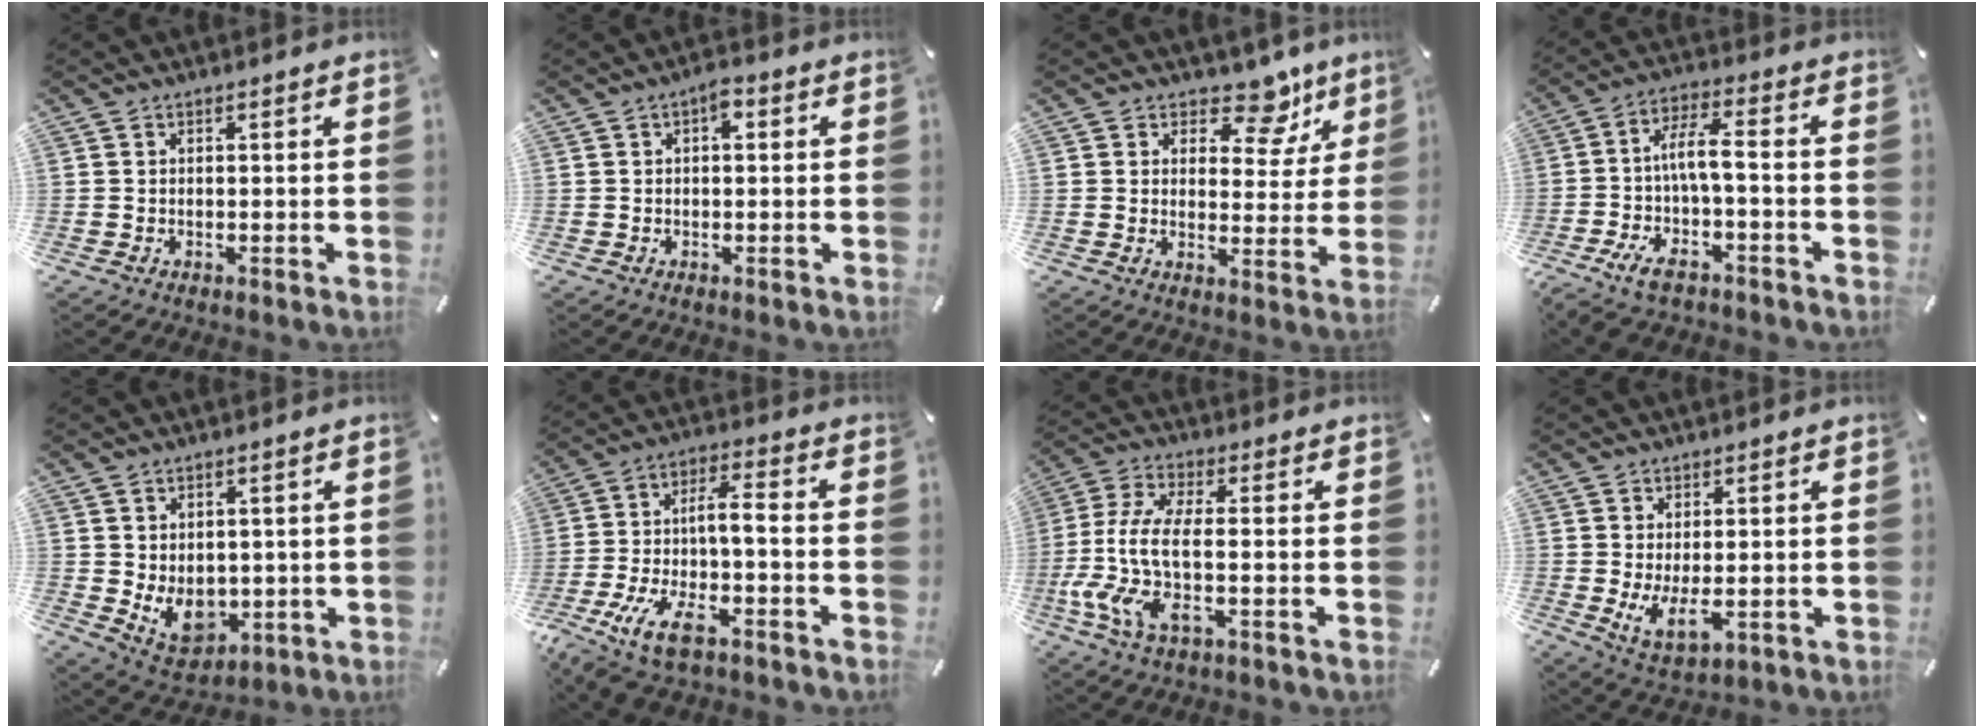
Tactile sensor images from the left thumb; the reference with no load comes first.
{"total": 2.7, "force": [0.4, 1.4, 2.2], "torque": [-0.032, 0.004, 0.002]}
{"total": 9.8, "force": [6.9, 5.1, 4.7], "torque": [-0.054, -0.049, 0.117]}
{"total": 10.4, "force": [-2.1, 3.1, 9.7], "torque": [-0.193, -0.002, -0.043]}
{"total": 8.2, "force": [-0.1, 7.0, 4.2], "torque": [-0.057, -0.010, 0.004]}
{"total": 11.2, "force": [-4.7, 3.4, 9.6], "torque": [-0.192, 0.004, -0.089]}
{"total": 12.3, "force": [-1.9, 4.3, 11.4], "torque": [-0.266, -0.021, -0.042]}
{"total": 7.0, "force": [-0.1, 3.1, 6.3], "torque": [-0.123, -0.022, -0.004]}